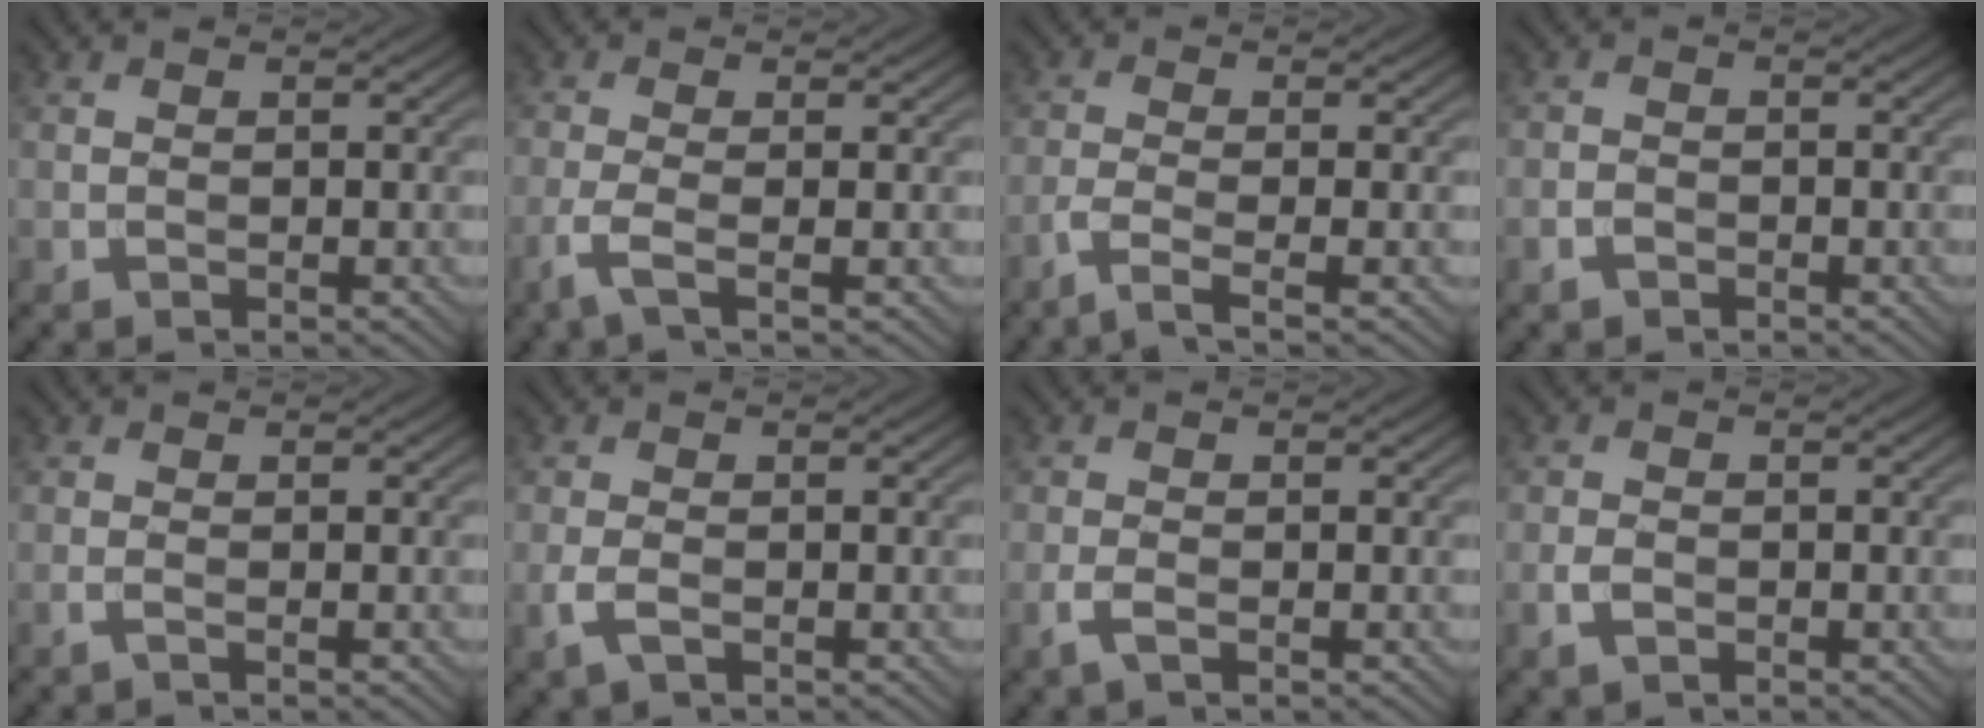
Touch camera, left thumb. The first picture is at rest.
{"total": 3.3, "force": [-1.4, 0.6, 2.9], "torque": [-0.066, 0.001, -0.042]}
{"total": 3.6, "force": [-2.0, 0.6, 2.9], "torque": [-0.050, 0.003, -0.059]}
{"total": 1.5, "force": [-1.0, 0.9, 0.7], "torque": [-0.013, -0.001, -0.022]}
{"total": 0.8, "force": [-0.4, 0.0, 0.8], "torque": [-0.019, 0.000, -0.011]}
{"total": 2.5, "force": [-1.0, 1.2, 2.0], "torque": [-0.054, -0.007, -0.022]}
{"total": 2.1, "force": [-1.0, 0.8, 1.7], "torque": [-0.045, -0.004, -0.024]}
{"total": 1.9, "force": [-0.8, 1.1, 1.3], "torque": [-0.028, -0.002, -0.017]}